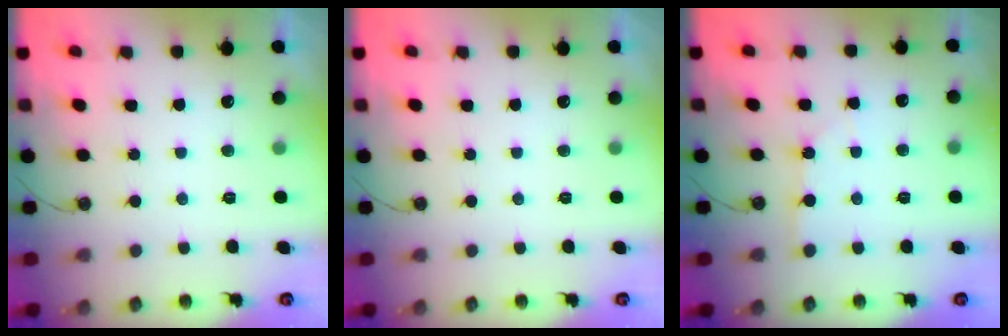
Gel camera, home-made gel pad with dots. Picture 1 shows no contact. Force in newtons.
{"total": 0.0}
{"total": 1.6, "press": 1.6, "slide": 0.3}